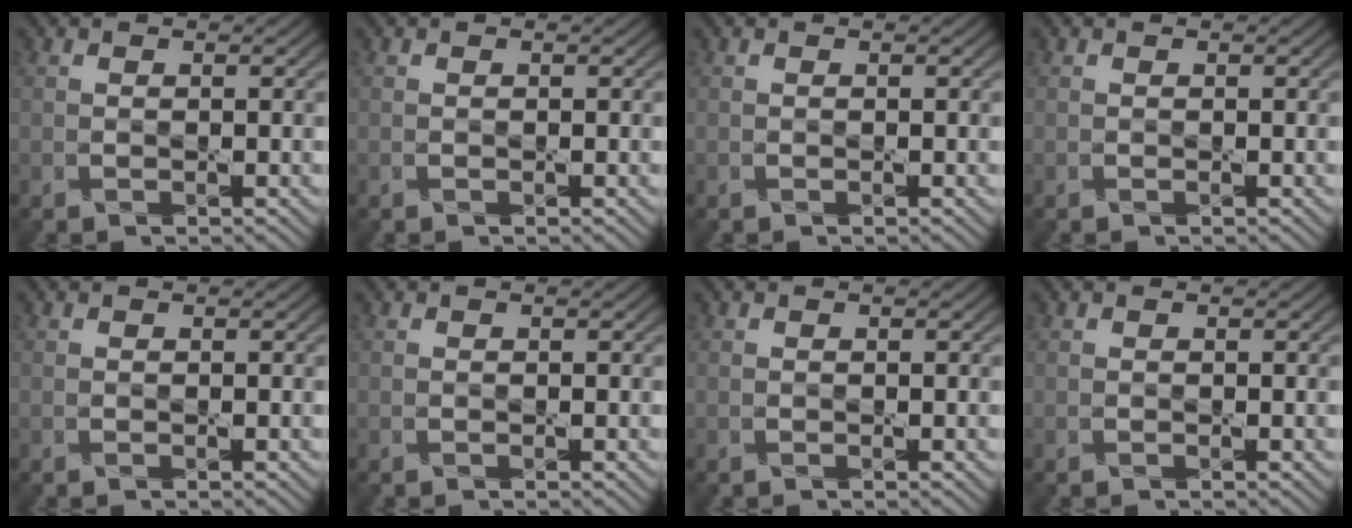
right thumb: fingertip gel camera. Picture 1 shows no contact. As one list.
[{"total": 0.0}, {"total": 0.0}, {"total": 0.0}, {"total": 0.0}, {"total": 0.0}, {"total": 0.0}, {"total": 0.0}]